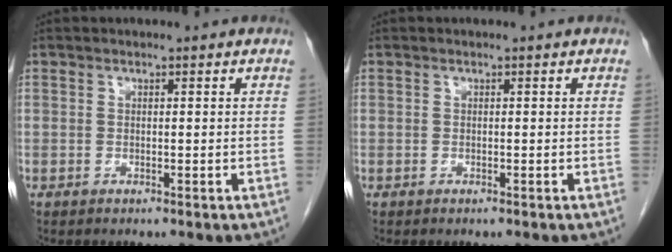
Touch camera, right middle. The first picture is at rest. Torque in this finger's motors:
{"motor_torque": [-0.39, 0.12, -0.04, -0.01]}